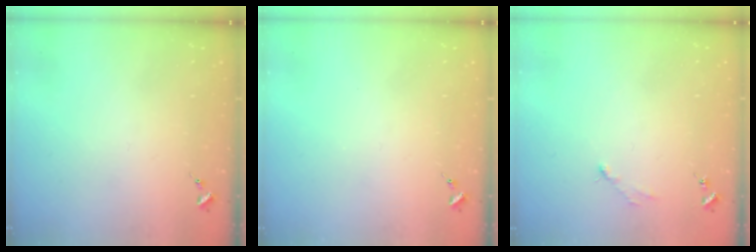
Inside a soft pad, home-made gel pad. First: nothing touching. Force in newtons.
{"total": 0.0}
{"total": 2.9, "press": 2.9, "slide": 0.4}